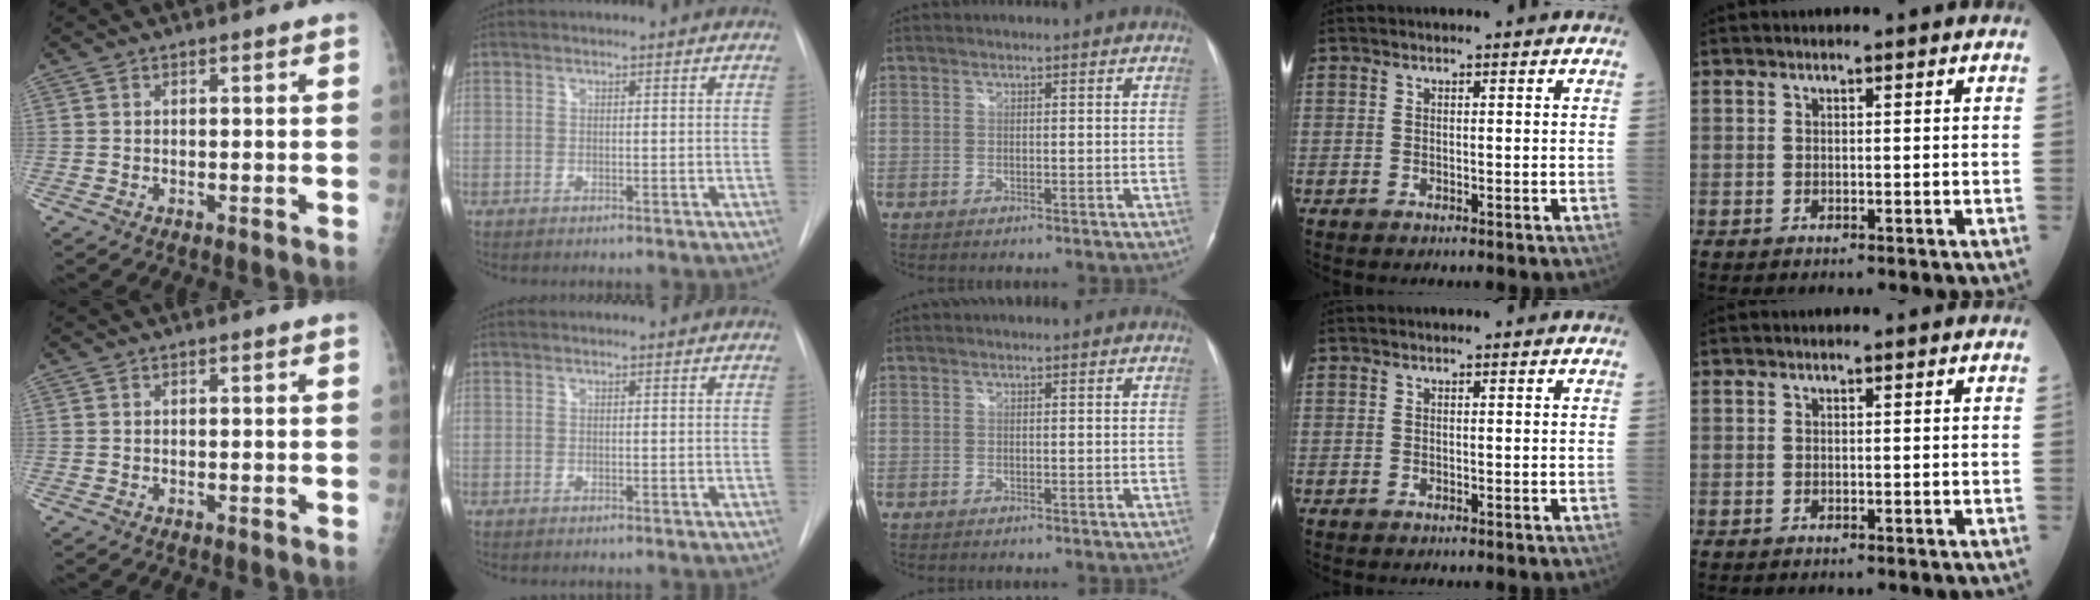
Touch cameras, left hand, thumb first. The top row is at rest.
{}